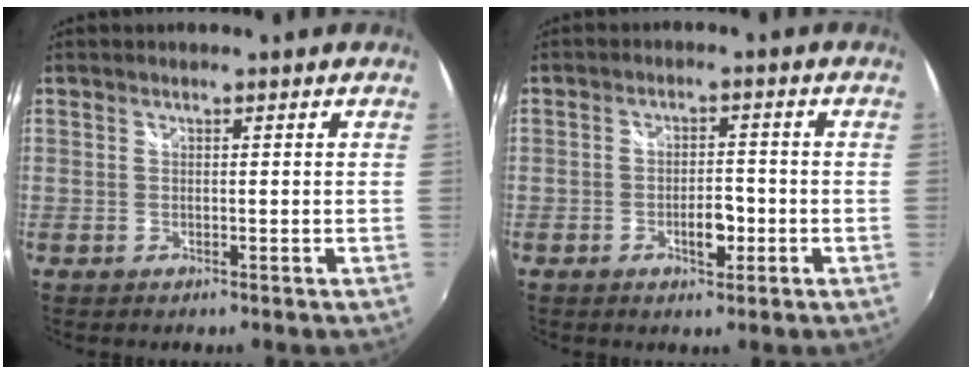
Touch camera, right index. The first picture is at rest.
{"total": 3.9, "force": [-1.5, 1.8, 3.2], "torque": [-0.057, 0.004, -0.019]}